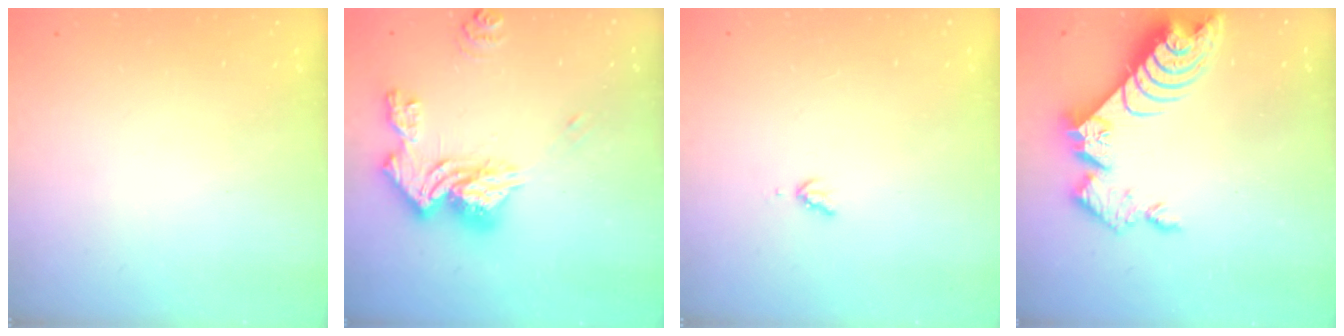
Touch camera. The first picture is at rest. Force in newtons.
{"total": 16.0, "press": 15.9, "slide": 1.8}
{"total": 3.7, "press": 3.7, "slide": 0.5}
{"total": 10.6, "press": 10.5, "slide": 0.9}